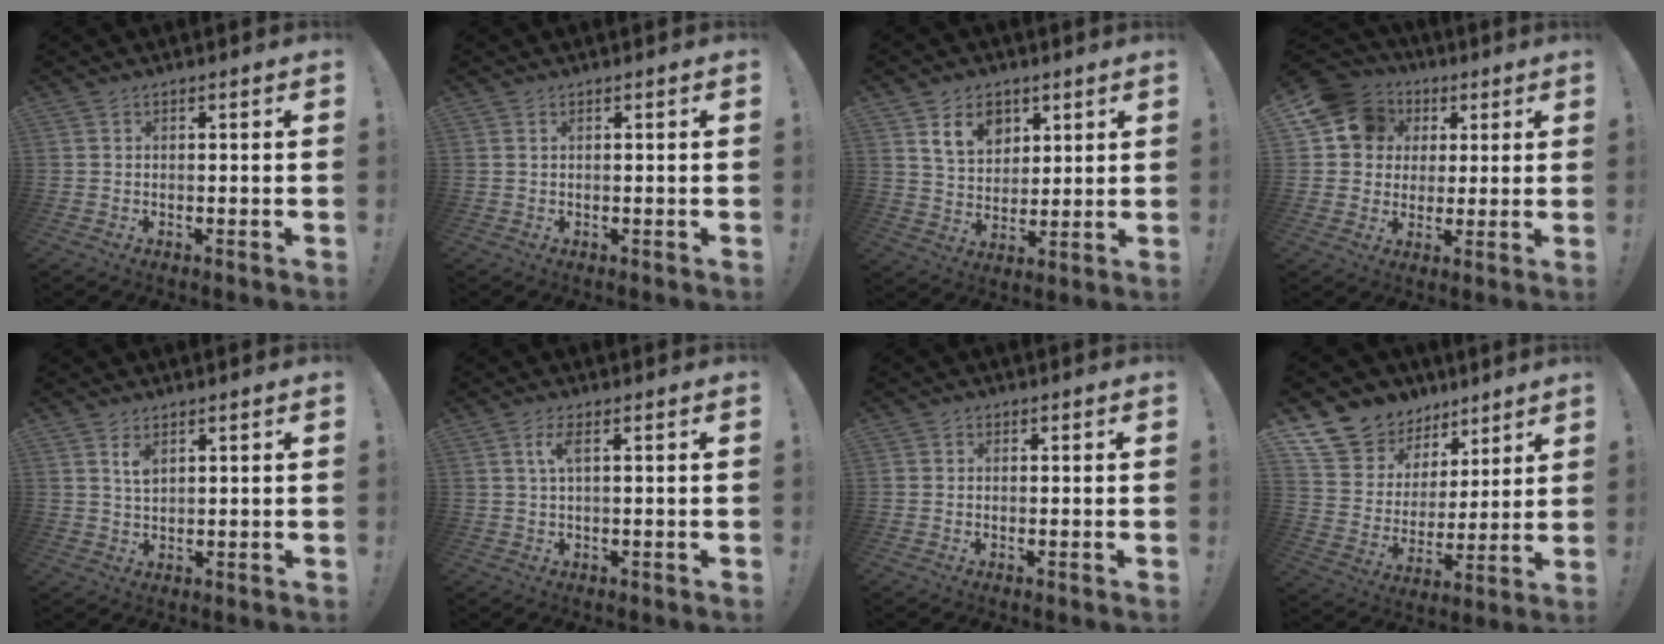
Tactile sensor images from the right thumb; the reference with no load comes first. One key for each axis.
{"total": 0.6, "fx": 0.3, "fy": 0.1, "fz": 0.5, "tx": -0.016, "ty": 0.004, "tz": 0.008}
{"total": 11.3, "fx": 6.2, "fy": 8.2, "fz": 4.8, "tx": -0.073, "ty": -0.026, "tz": 0.119}
{"total": 13.1, "fx": 4.8, "fy": 11.2, "fz": 4.8, "tx": -0.077, "ty": -0.010, "tz": 0.099}
{"total": 3.8, "fx": 2.3, "fy": 2.2, "fz": 2.0, "tx": -0.022, "ty": -0.017, "tz": 0.038}
{"total": 3.6, "fx": 1.1, "fy": 0.7, "fz": 3.4, "tx": -0.065, "ty": 0.001, "tz": 0.017}
{"total": 1.3, "fx": 0.2, "fy": 1.2, "fz": 0.3, "tx": -0.005, "ty": 0.004, "tz": 0.003}
{"total": 14.0, "fx": 10.1, "fy": 9.3, "fz": 2.9, "tx": -0.051, "ty": -0.077, "tz": 0.202}